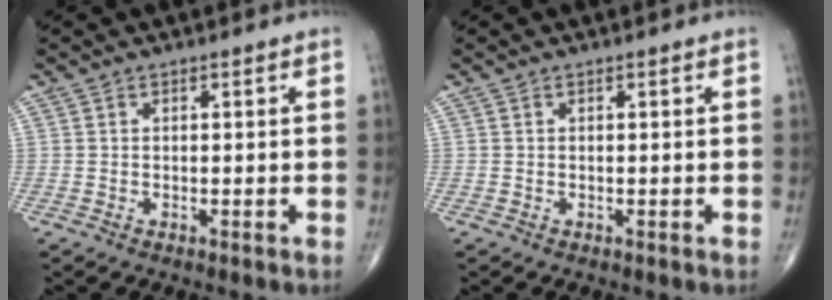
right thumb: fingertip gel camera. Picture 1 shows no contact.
{"total": 0.0}